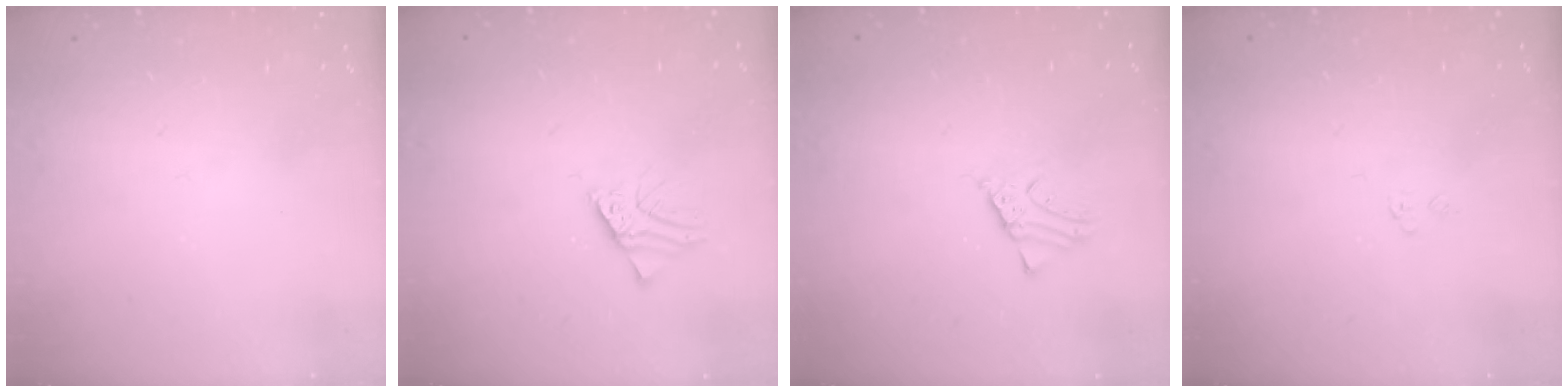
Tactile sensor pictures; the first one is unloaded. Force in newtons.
{"total": 2.0, "press": 2.0, "slide": 0.2}
{"total": 2.4, "press": 2.4, "slide": 0.2}
{"total": 3.6, "press": 3.6, "slide": 0.1}